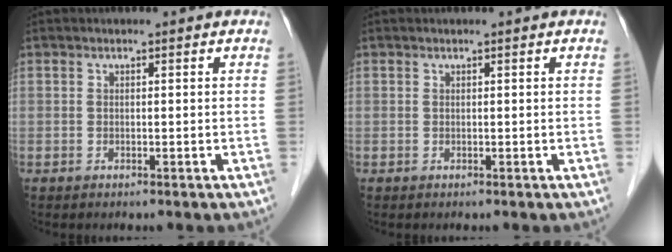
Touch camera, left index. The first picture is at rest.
{"total": 0.0}